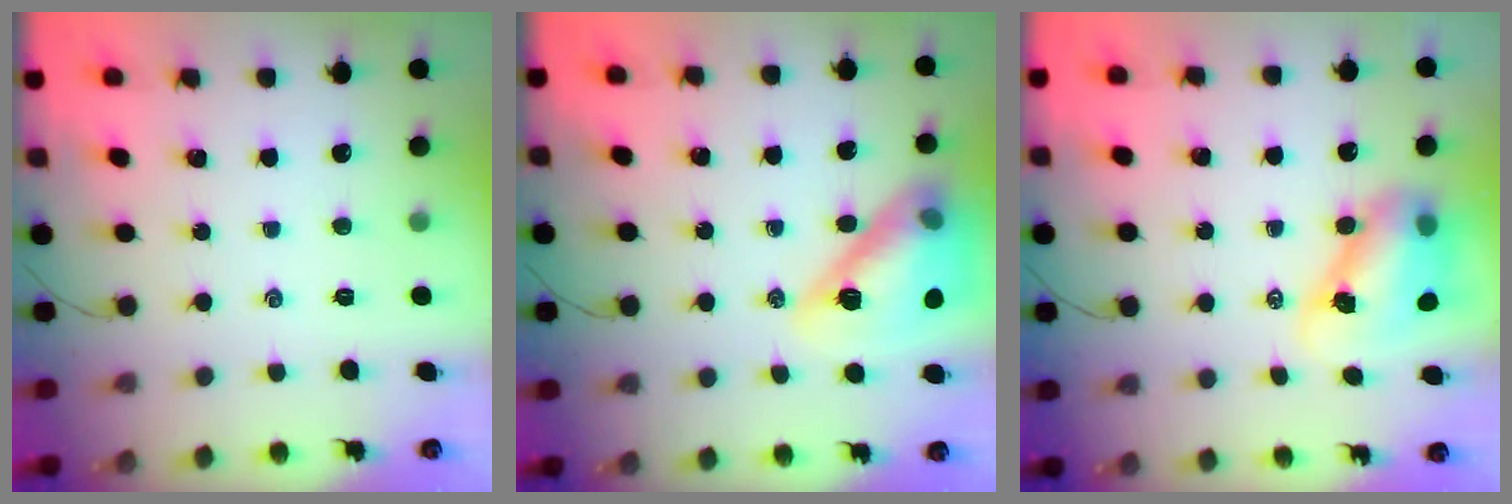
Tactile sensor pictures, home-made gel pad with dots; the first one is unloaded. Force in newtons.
{"total": 18.6, "press": 18.3, "slide": 3.4}
{"total": 9.3, "press": 9.1, "slide": 2.3}